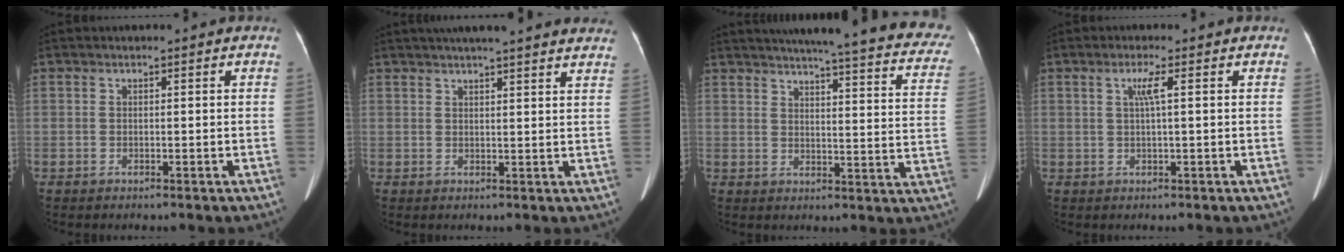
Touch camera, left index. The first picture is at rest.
{"total": 18.8, "force": [16.7, 1.5, 8.5], "torque": [-0.126, 0.023, 0.199]}
{"total": 29.3, "force": [25.5, 3.3, 14.1], "torque": [-0.177, -0.058, 0.281]}
{"total": 2.4, "force": [0.6, -0.3, 2.3], "torque": [-0.049, 0.005, 0.012]}